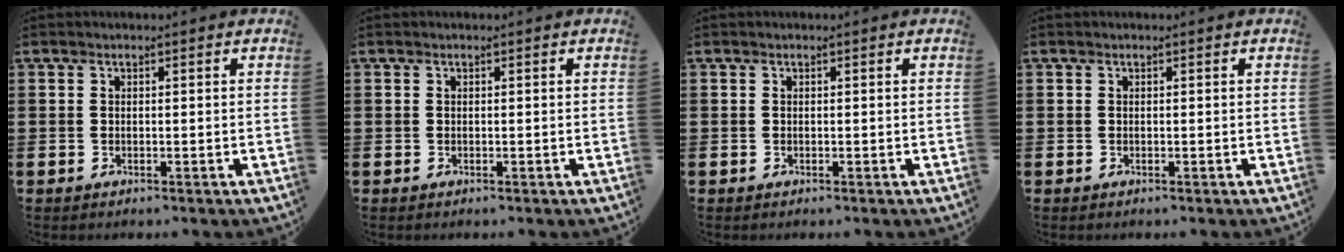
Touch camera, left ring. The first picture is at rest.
{"total": 0.0}
{"total": 0.0}
{"total": 0.0}